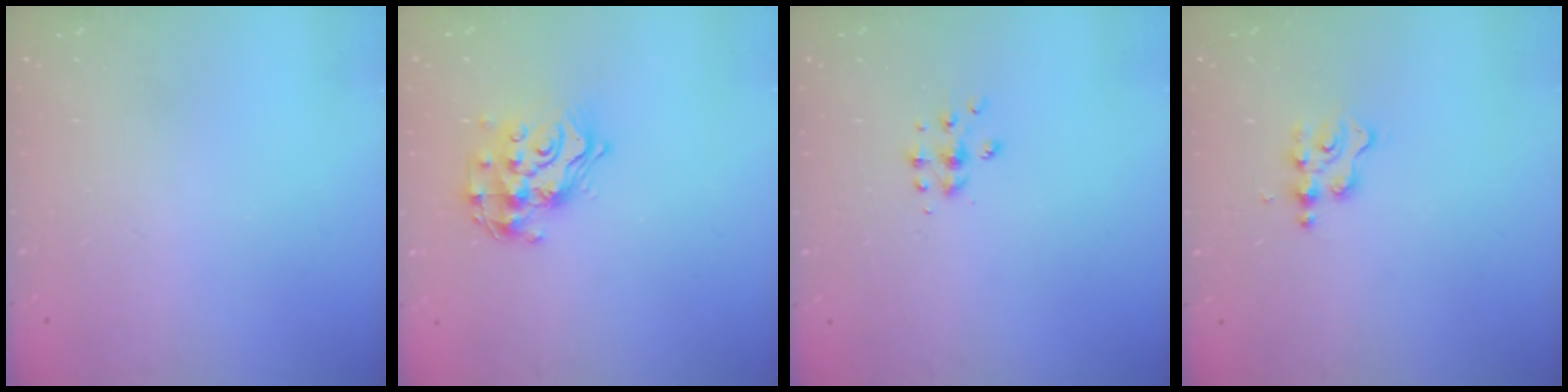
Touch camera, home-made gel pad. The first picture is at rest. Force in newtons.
{"total": 13.9, "press": 13.9, "slide": 1.1}
{"total": 6.3, "press": 6.3, "slide": 0.5}
{"total": 3.1, "press": 3.1, "slide": 0.4}